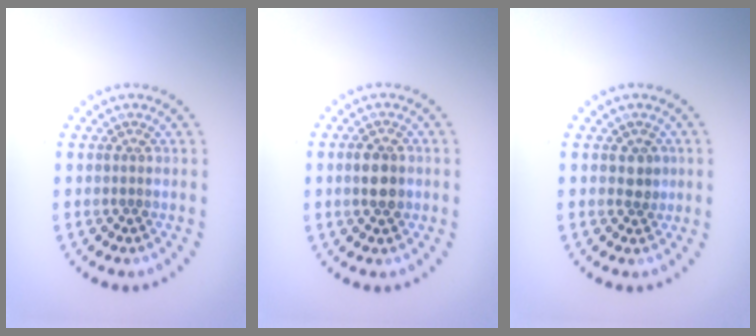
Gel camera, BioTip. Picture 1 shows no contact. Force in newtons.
{"total": 2.6, "press": 2.6, "slide": 0.2}
{"total": 1.5, "press": 1.3, "slide": 0.7}